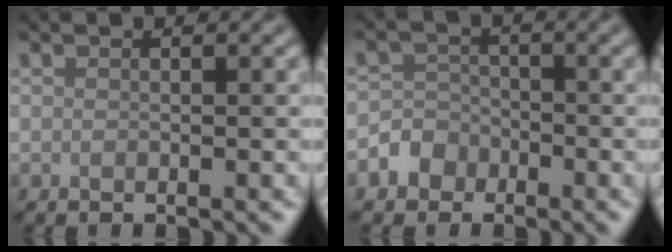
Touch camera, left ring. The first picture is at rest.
{"total": 2.7, "force": [-1.5, 2.2, 0.3], "torque": [0.017, 0.010, -0.041]}